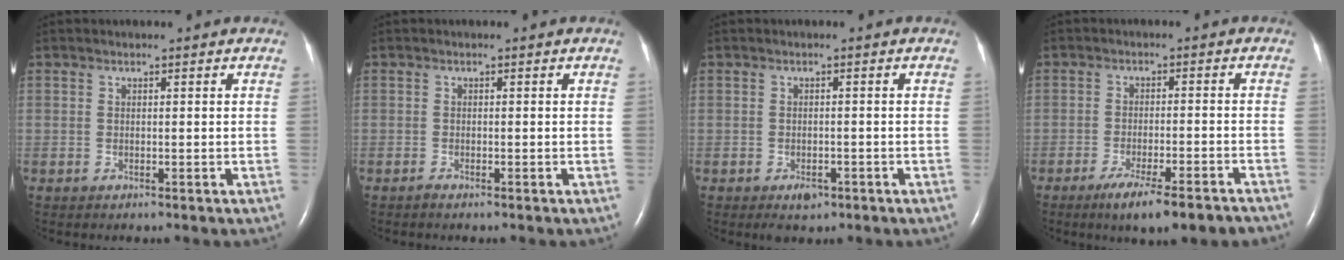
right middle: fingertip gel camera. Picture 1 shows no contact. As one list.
[{"total": 0.5, "force": [-0.5, -0.1, 0.2], "torque": [-0.010, -0.003, -0.010]}, {"total": 2.3, "force": [-1.4, 1.2, 1.4], "torque": [-0.023, -0.001, -0.014]}, {"total": 10.5, "force": [-8.0, 1.2, 6.7], "torque": [-0.089, -0.016, -0.115]}]